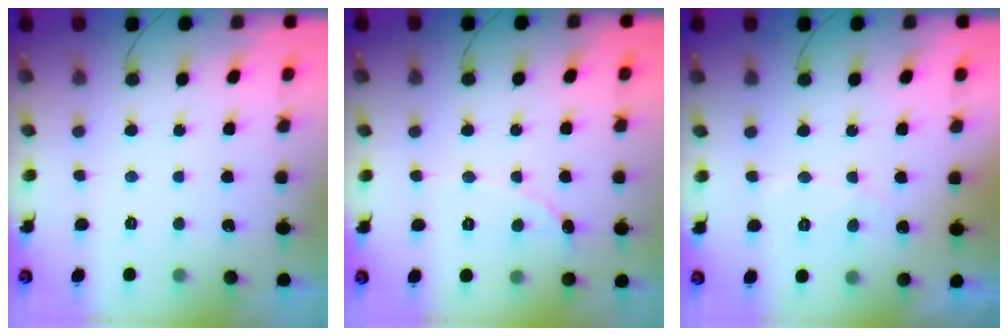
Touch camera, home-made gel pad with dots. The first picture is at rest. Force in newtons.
{"total": 1.7, "press": 1.7, "slide": 0.1}
{"total": 3.9, "press": 3.9, "slide": 0.2}